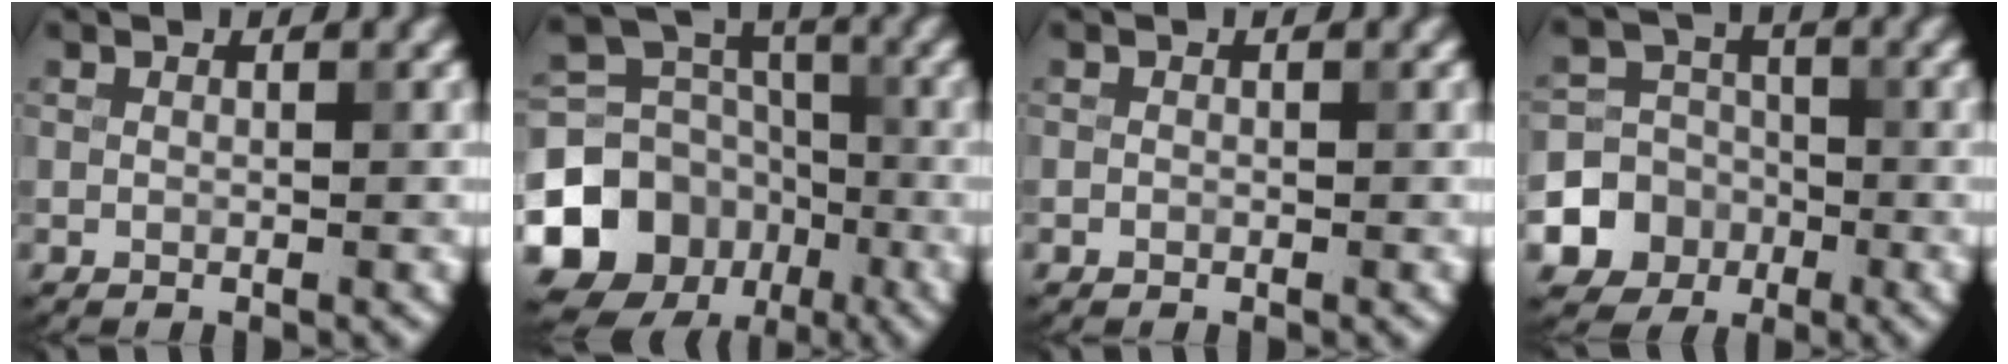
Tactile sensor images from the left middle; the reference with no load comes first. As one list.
[{"total": 12.6, "force": [-5.3, 10.8, 3.8], "torque": [-0.085, -0.021, -0.107]}, {"total": 0.0}, {"total": 7.7, "force": [-2.8, 7.0, 1.2], "torque": [-0.011, -0.007, -0.071]}]